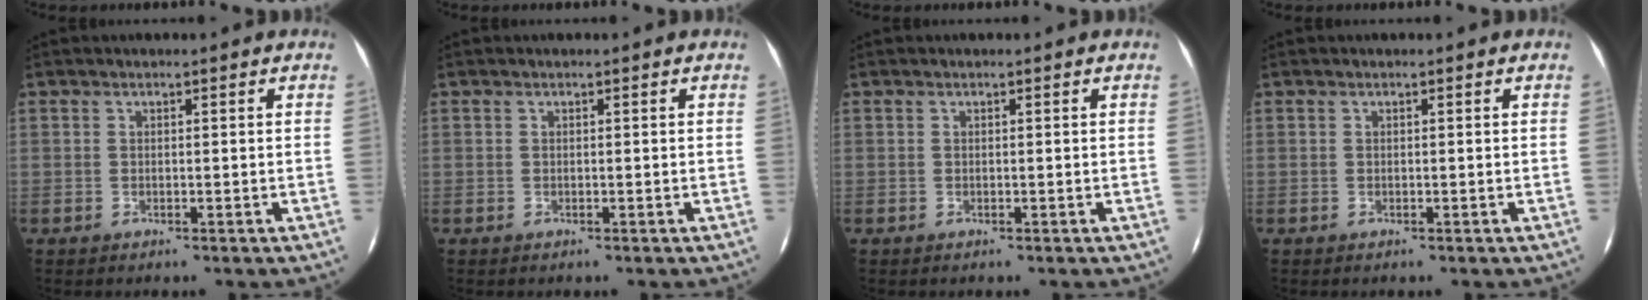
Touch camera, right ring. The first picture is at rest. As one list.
[{"total": 0.0}, {"total": 0.0}, {"total": 0.0}]